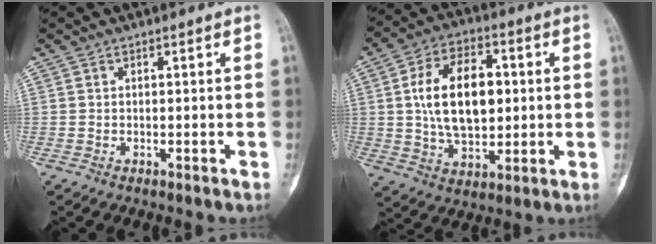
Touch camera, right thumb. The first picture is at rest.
{"total": 16.0, "force": [1.9, 9.7, 12.6], "torque": [-0.193, 0.006, 0.034]}